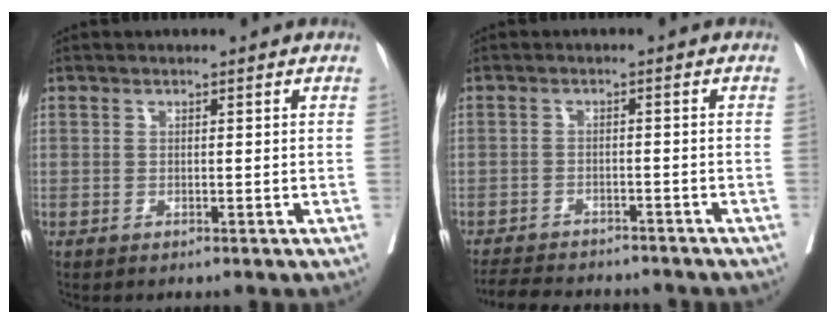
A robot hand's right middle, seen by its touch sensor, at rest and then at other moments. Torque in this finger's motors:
{"motor_torque": [0.11, -0.21, 0.08, 0.02]}